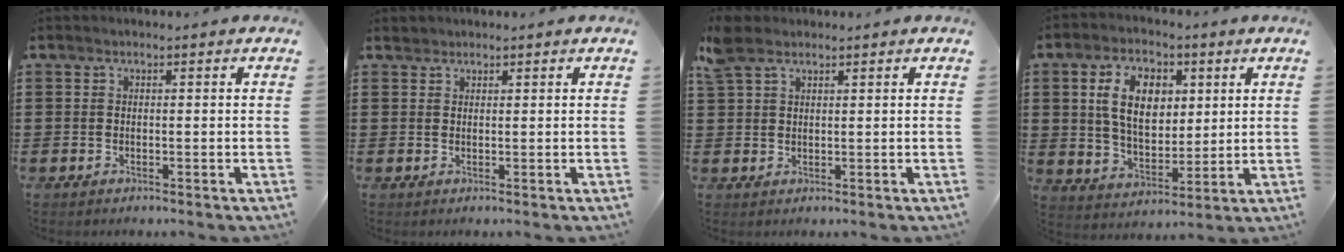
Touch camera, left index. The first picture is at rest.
{"total": 0.9, "force": [0.8, 0.4, 0.0], "torque": [-0.003, 0.002, 0.016]}
{"total": 3.3, "force": [2.2, 1.7, 1.7], "torque": [-0.049, 0.003, 0.040]}
{"total": 9.6, "force": [3.3, 6.0, 6.7], "torque": [-0.141, 0.012, 0.057]}